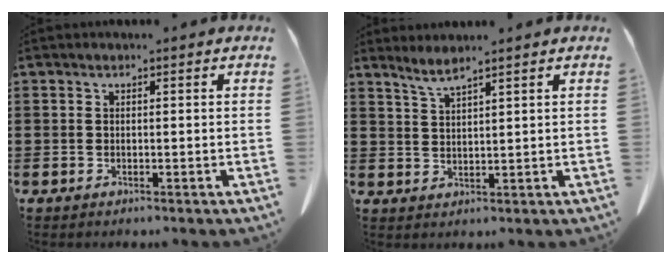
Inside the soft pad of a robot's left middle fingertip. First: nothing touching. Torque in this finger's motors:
{"motor_torque": [0.01, -0.01, -0.03, 0.00]}